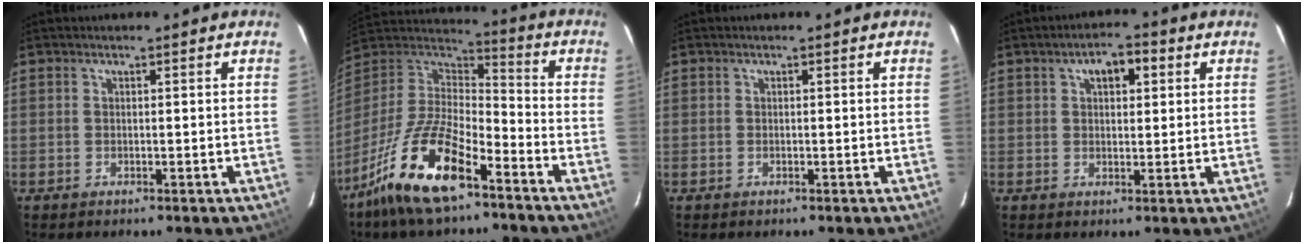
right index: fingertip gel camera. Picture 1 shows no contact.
{"total": 19.2, "force": [-11.9, 6.3, 13.8], "torque": [-0.288, -0.022, -0.229]}
{"total": 0.0}
{"total": 4.9, "force": [2.0, 2.6, 3.6], "torque": [-0.055, 0.018, 0.032]}